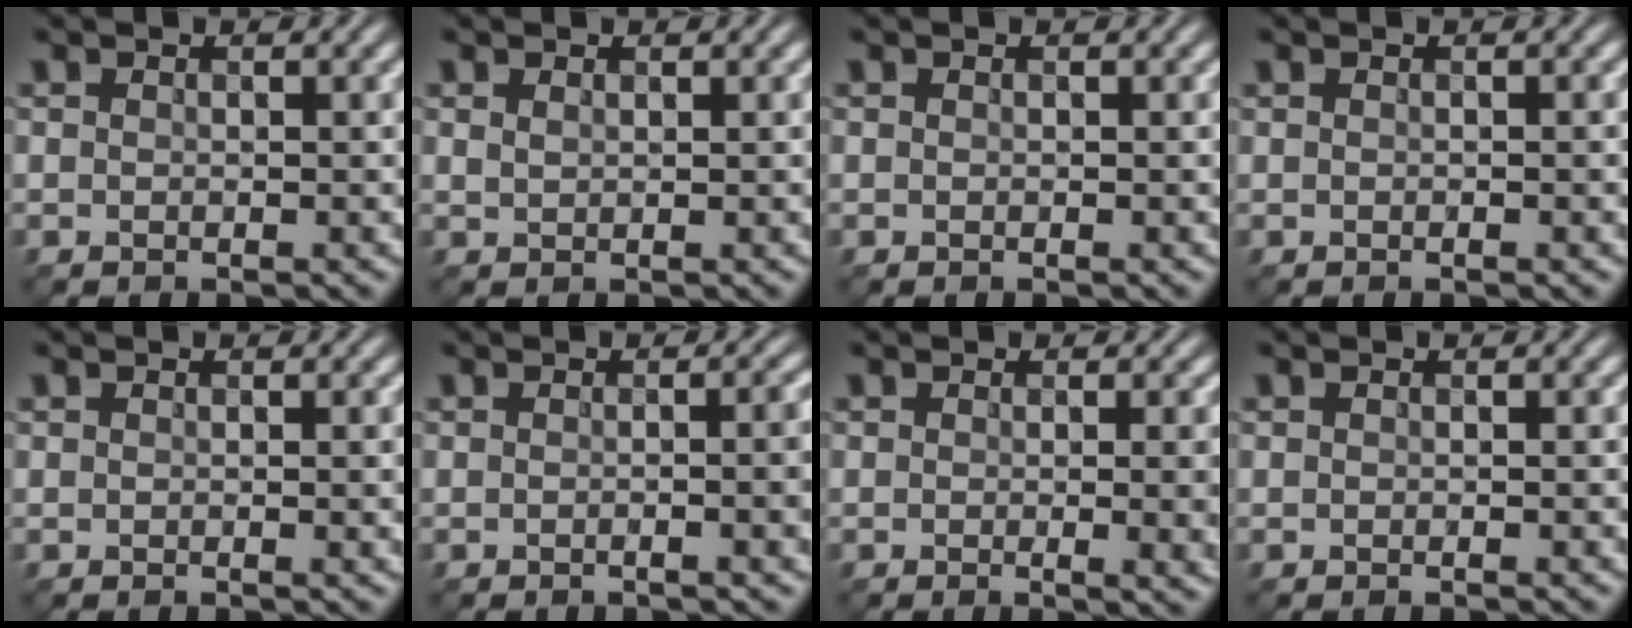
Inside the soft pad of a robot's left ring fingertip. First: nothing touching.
{"total": 0.7, "force": [0.5, 0.3, 0.4], "torque": [-0.012, 0.000, 0.011]}
{"total": 0.0}
{"total": 0.8, "force": [0.0, 0.2, 0.8], "torque": [-0.009, 0.001, -0.003]}
{"total": 1.6, "force": [0.4, 0.4, 1.5], "torque": [-0.016, 0.005, 0.006]}
{"total": 5.4, "force": [-0.3, 2.1, 5.0], "torque": [-0.030, 0.010, -0.006]}
{"total": 5.5, "force": [-0.2, 2.0, 5.1], "torque": [-0.041, -0.008, 0.006]}
{"total": 0.6, "force": [0.1, 0.1, 0.5], "torque": [-0.006, 0.003, 0.001]}